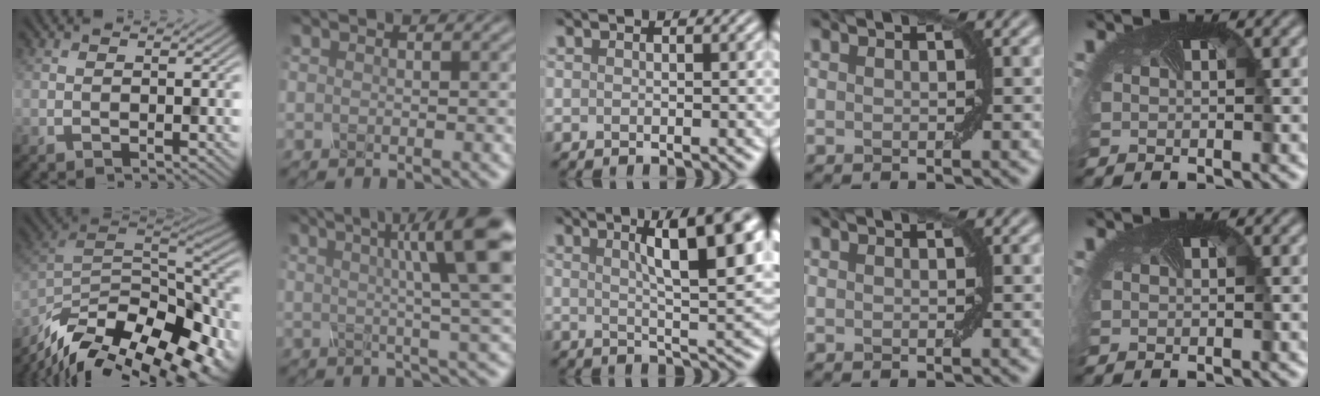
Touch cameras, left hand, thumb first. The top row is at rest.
{"thumb": {"total": 17.9, "force": [-12.6, 7.4, 10.3], "torque": [-0.204, -0.029, -0.192]}, "index": {"total": 10.3, "force": [2.7, 2.0, 9.7], "torque": [-0.108, 0.014, 0.044]}, "middle": {"total": 9.4, "force": [3.5, 2.5, 8.4], "torque": [-0.092, 0.017, 0.050]}}